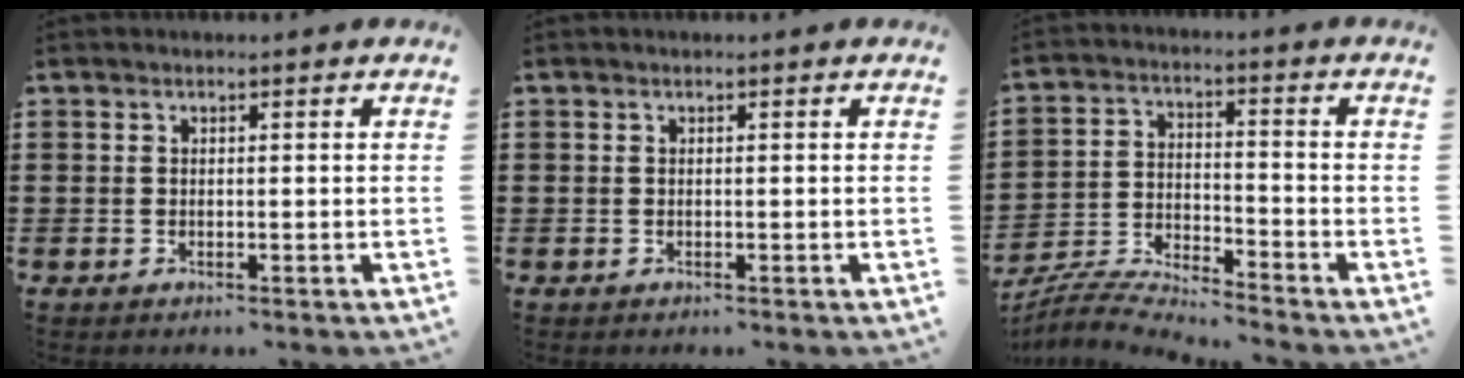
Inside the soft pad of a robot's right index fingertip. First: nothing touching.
{"total": 0.0}
{"total": 5.5, "force": [-5.5, 0.0, 0.9], "torque": [-0.036, -0.007, -0.114]}